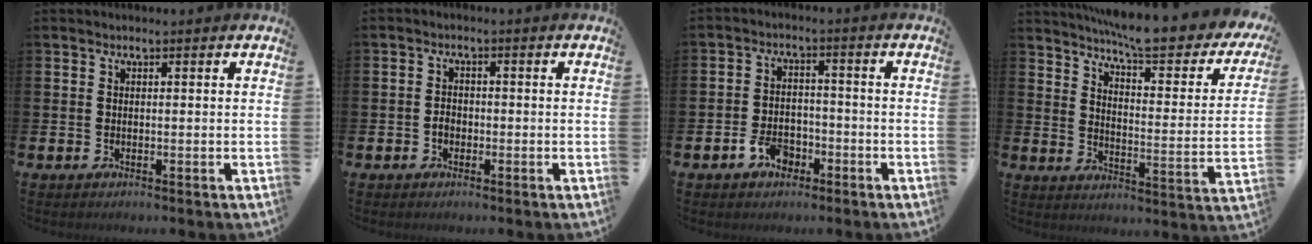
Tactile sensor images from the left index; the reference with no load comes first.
{"total": 1.6, "force": [-0.6, 1.3, 0.7], "torque": [0.002, -0.004, -0.016]}
{"total": 4.3, "force": [-2.9, 2.6, 1.9], "torque": [-0.034, 0.012, -0.056]}
{"total": 8.2, "force": [7.5, 0.5, 3.3], "torque": [-0.076, -0.064, 0.122]}